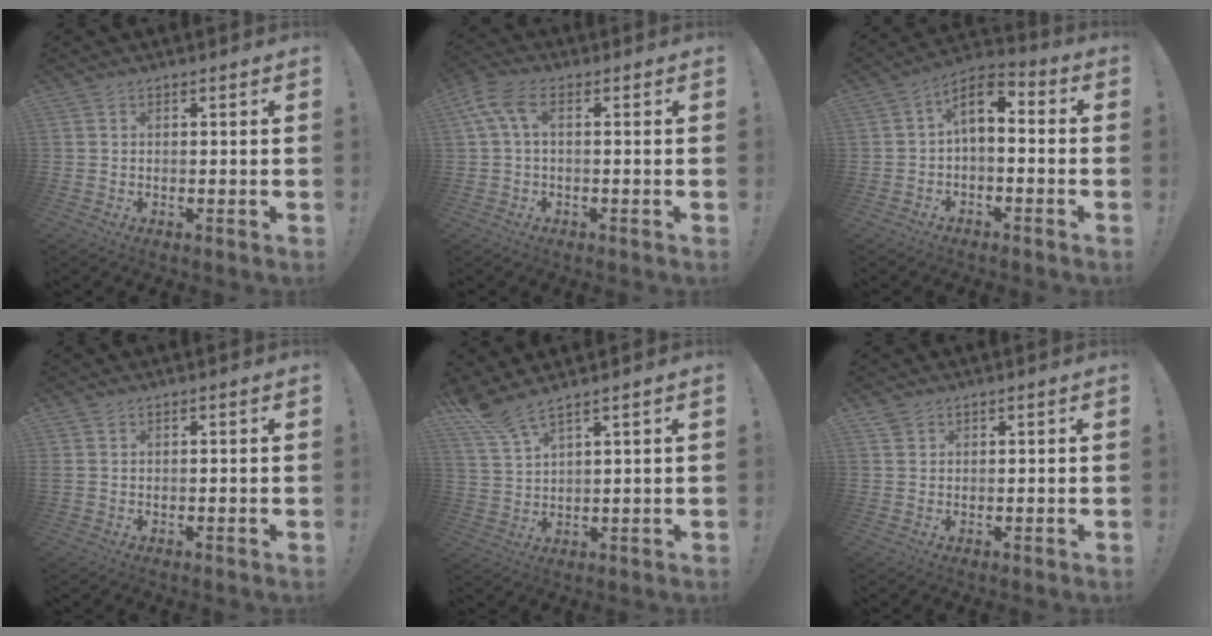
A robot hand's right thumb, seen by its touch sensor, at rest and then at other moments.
{"total": 7.0, "force": [1.7, 3.1, 6.1], "torque": [-0.125, -0.003, 0.035]}
{"total": 7.1, "force": [0.4, 3.9, 6.0], "torque": [-0.104, 0.008, 0.009]}
{"total": 0.7, "force": [0.5, 0.4, 0.4], "torque": [-0.008, 0.001, 0.009]}
{"total": 6.4, "force": [5.3, 0.3, 3.6], "torque": [-0.087, -0.027, 0.101]}
{"total": 1.6, "force": [1.2, 0.9, 0.4], "torque": [-0.004, -0.004, 0.022]}